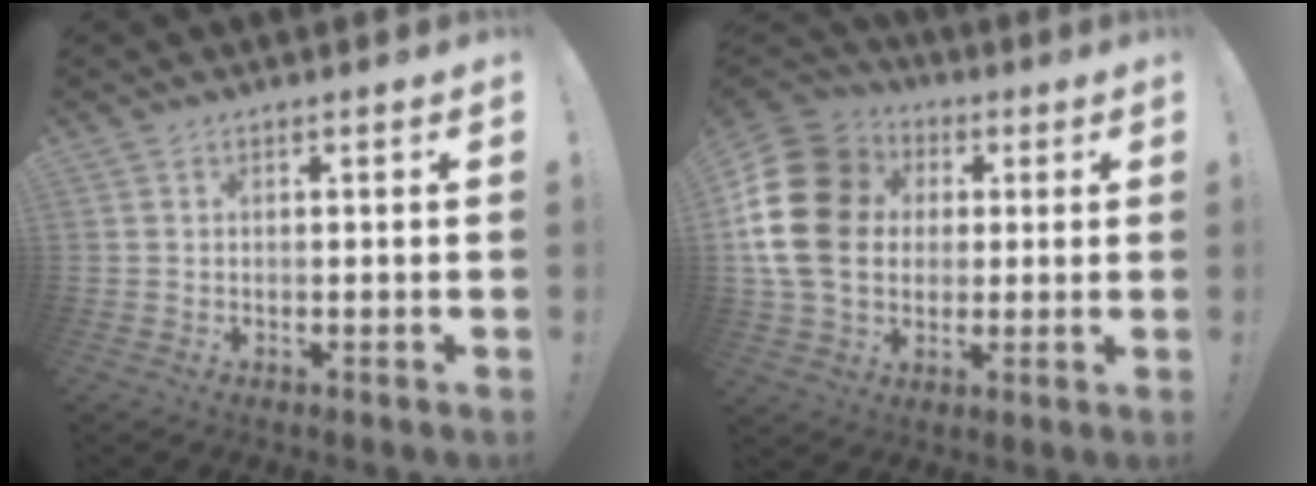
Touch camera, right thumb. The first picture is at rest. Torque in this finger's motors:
{"motor_torque": [2.07, 2.96, 1.20, -0.70, 0.60]}